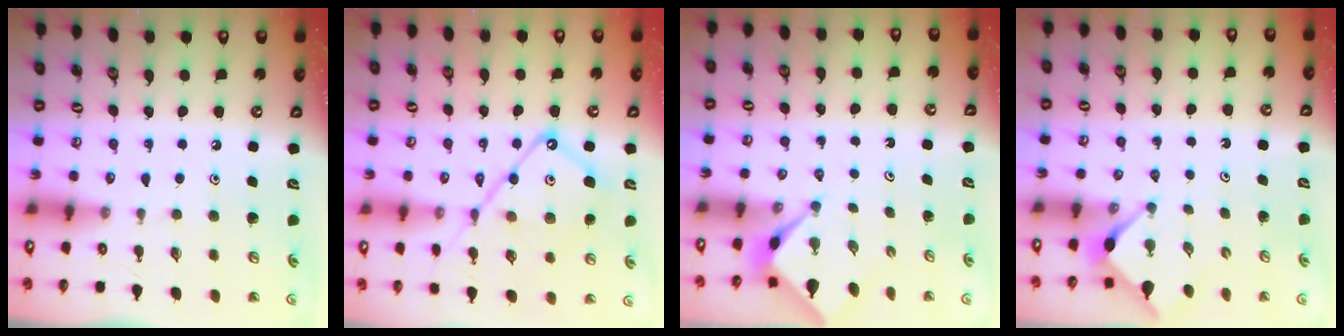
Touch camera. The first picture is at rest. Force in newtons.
{"total": 15.2, "press": 15.1, "slide": 1.3}
{"total": 2.6, "press": 2.6, "slide": 0.3}
{"total": 2.8, "press": 2.8, "slide": 0.3}